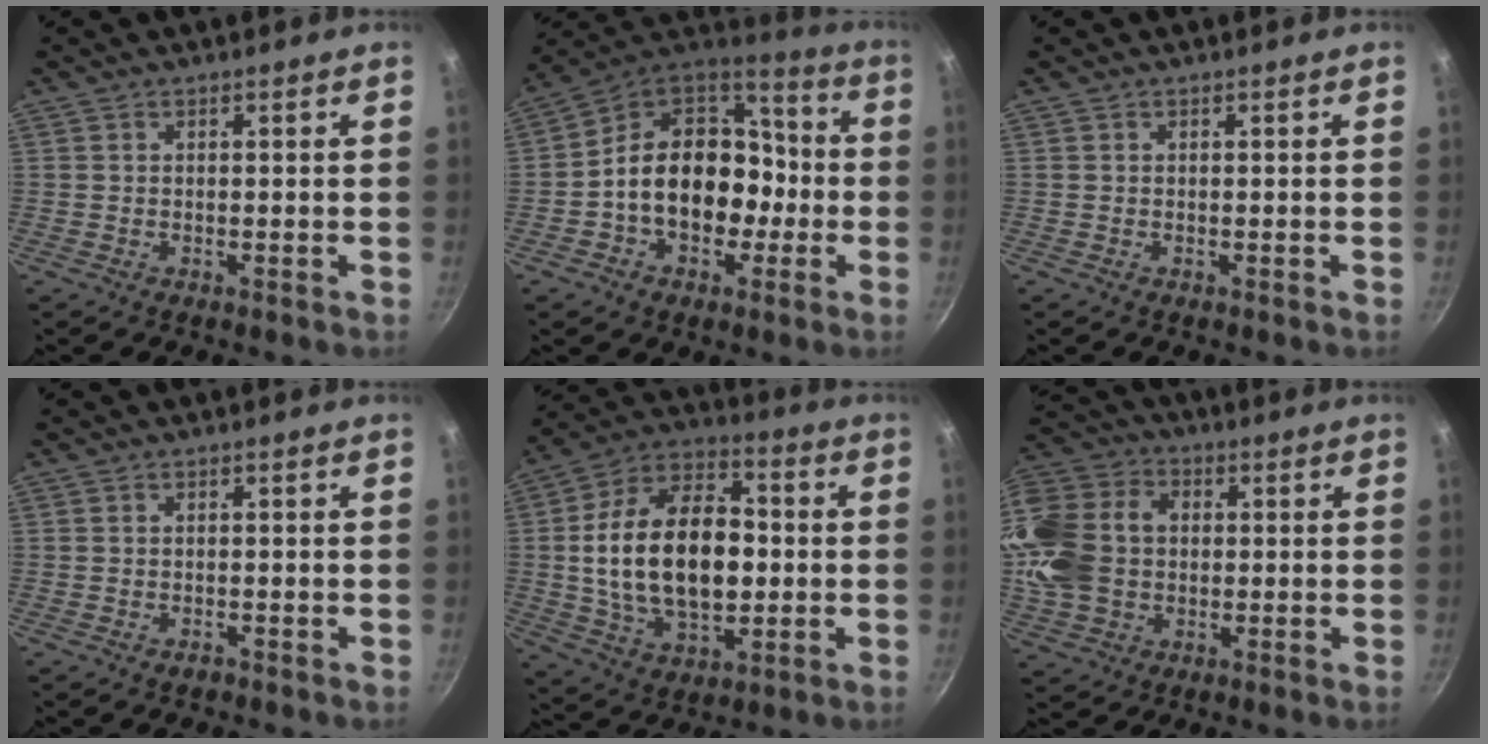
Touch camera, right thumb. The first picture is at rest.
{"total": 17.9, "force": [-3.3, 13.5, 11.4], "torque": [-0.141, 0.058, -0.064]}
{"total": 0.0}
{"total": 0.8, "force": [-0.6, 0.4, 0.2], "torque": [-0.005, 0.005, -0.006]}
{"total": 22.4, "force": [-0.2, 13.7, 17.7], "torque": [-0.287, 0.022, -0.004]}
{"total": 18.9, "force": [0.4, 14.8, 11.9], "torque": [-0.237, 0.033, 0.002]}